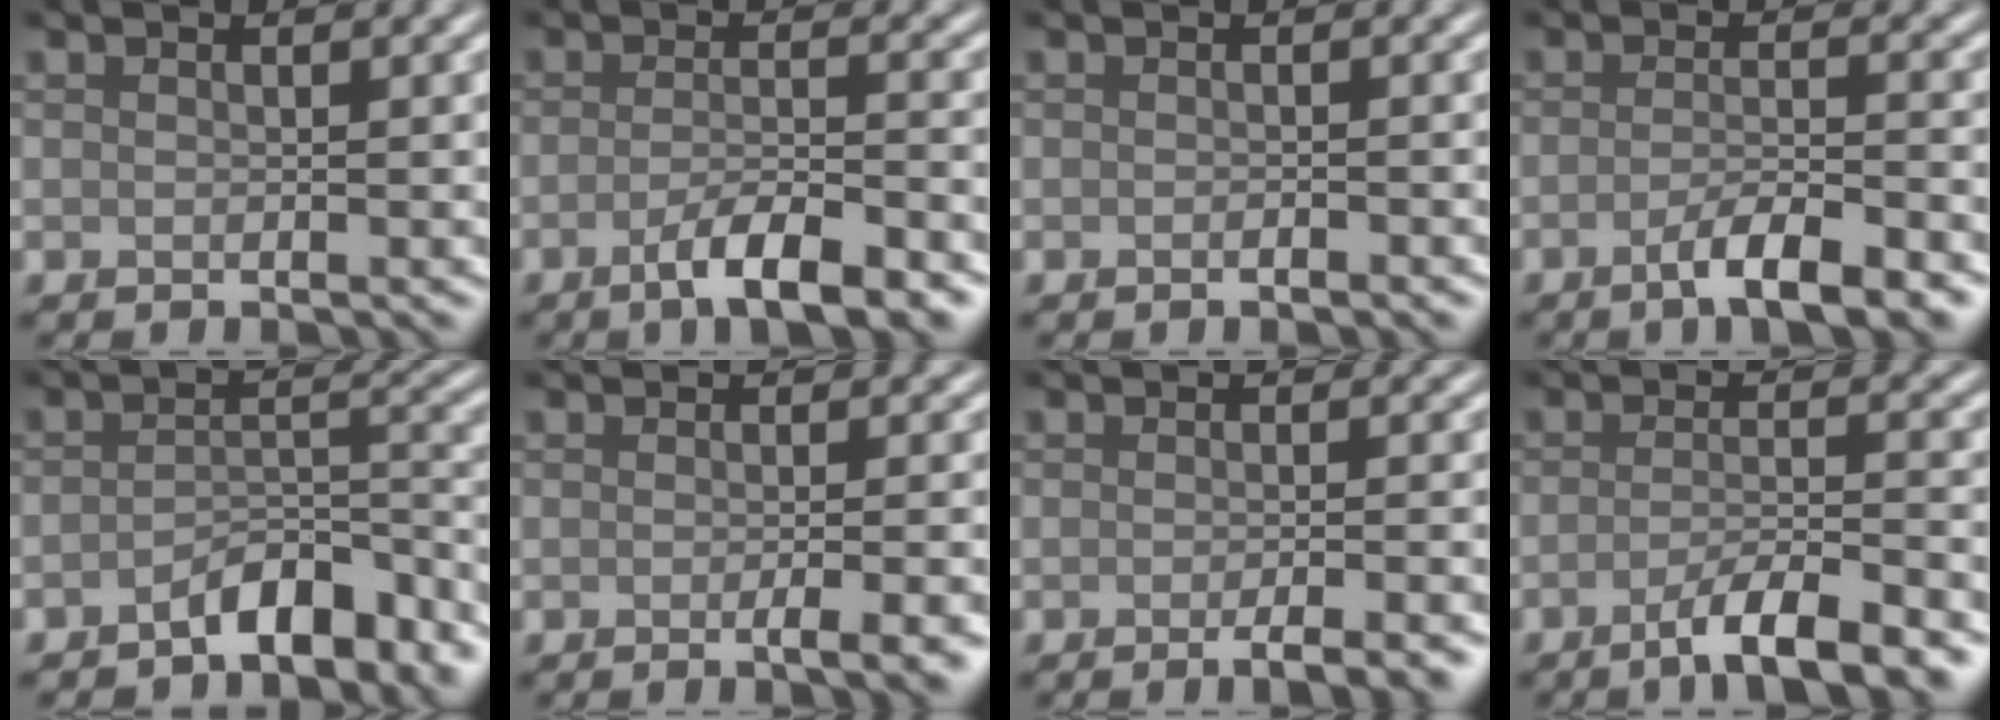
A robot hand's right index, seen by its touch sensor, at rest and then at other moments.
{"total": 5.3, "force": [-3.1, 1.2, 4.1], "torque": [-0.067, 0.001, -0.053]}
{"total": 0.7, "force": [-0.5, 0.1, 0.5], "torque": [-0.006, 0.000, -0.006]}
{"total": 4.7, "force": [-2.8, 1.0, 3.7], "torque": [-0.059, 0.002, -0.050]}
{"total": 4.8, "force": [-3.5, 1.9, 2.7], "torque": [-0.033, 0.010, -0.060]}
{"total": 3.4, "force": [-1.1, 0.9, 3.1], "torque": [-0.030, -0.001, -0.018]}
{"total": 3.5, "force": [-2.0, 0.8, 2.7], "torque": [-0.025, 0.001, -0.032]}
{"total": 6.0, "force": [-3.7, 1.2, 4.6], "torque": [-0.065, 0.004, -0.064]}